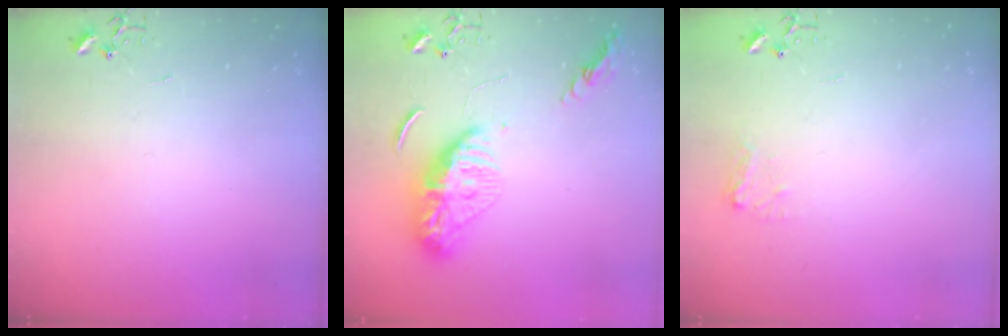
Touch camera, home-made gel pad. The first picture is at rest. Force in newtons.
{"total": 13.0, "press": 13.0, "slide": 1.2}
{"total": 6.6, "press": 6.6, "slide": 0.2}